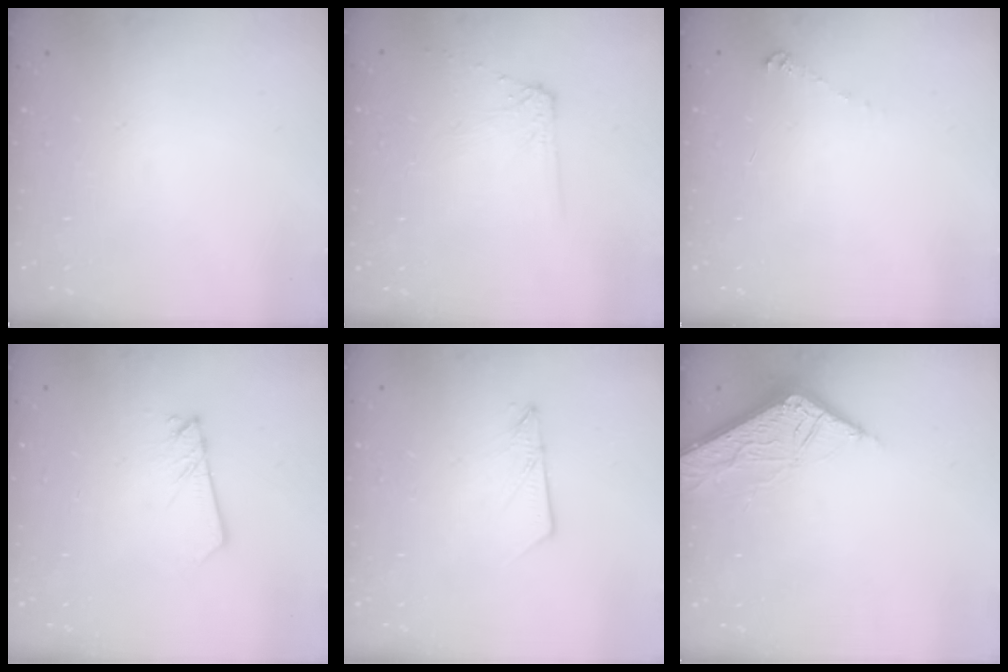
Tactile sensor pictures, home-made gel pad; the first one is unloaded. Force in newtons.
{"total": 5.5, "press": 5.4, "slide": 0.7}
{"total": 4.3, "press": 4.2, "slide": 0.6}
{"total": 2.7, "press": 2.6, "slide": 0.3}
{"total": 5.8, "press": 5.8, "slide": 0.7}
{"total": 7.0, "press": 6.9, "slide": 0.4}